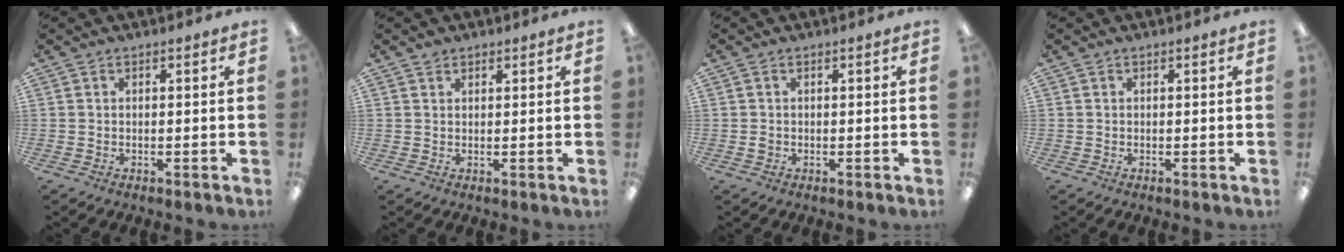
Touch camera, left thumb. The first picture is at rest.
{"total": 1.3, "force": [1.1, 0.7, 0.2], "torque": [-0.004, 0.000, 0.022]}
{"total": 0.9, "force": [0.1, 0.6, 0.6], "torque": [-0.013, 0.005, -0.001]}
{"total": 0.0}